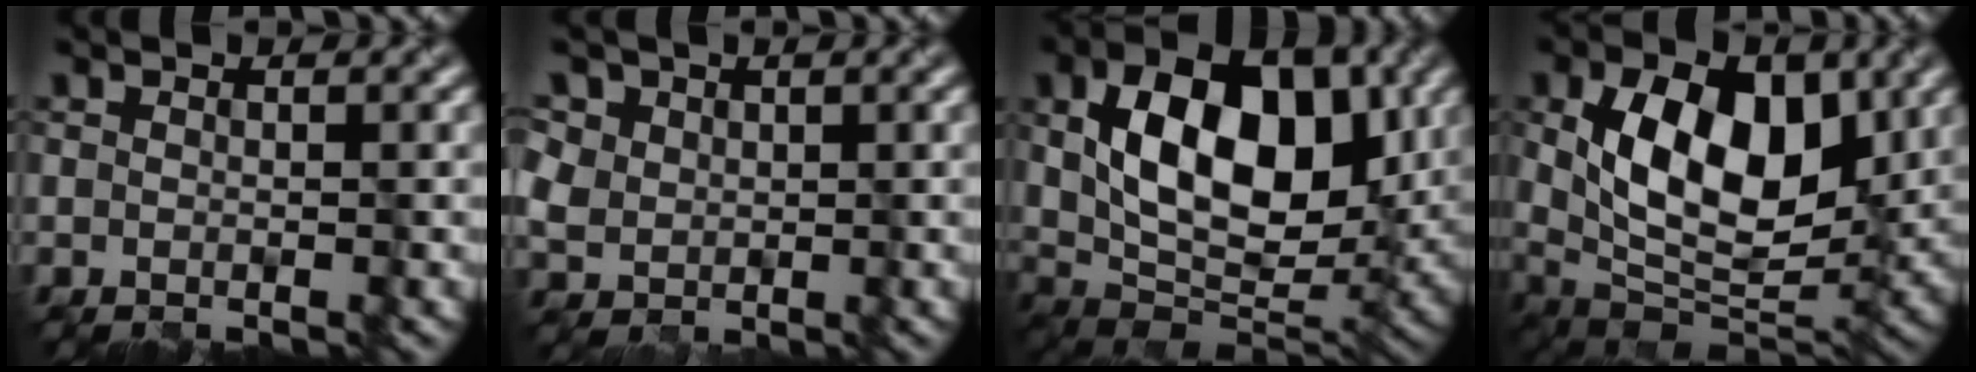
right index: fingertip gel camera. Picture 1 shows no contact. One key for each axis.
{"total": 4.6, "fx": 2.2, "fy": 3.8, "fz": 1.6, "tx": -0.064, "ty": 0.016, "tz": 0.045}
{"total": 11.4, "fx": 2.8, "fy": 6.9, "fz": 8.6, "tx": -0.140, "ty": -0.003, "tz": 0.049}
{"total": 10.6, "fx": 2.3, "fy": 6.1, "fz": 8.4, "tx": -0.142, "ty": -0.005, "tz": 0.035}